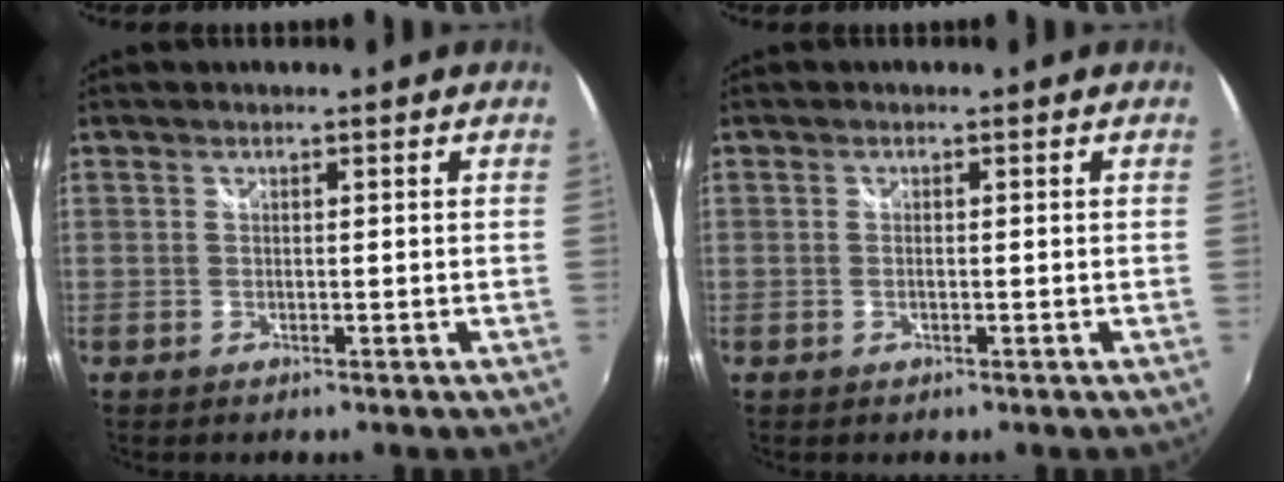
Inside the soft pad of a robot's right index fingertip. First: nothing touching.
{"total": 0.7, "force": [-0.2, 0.2, 0.6], "torque": [-0.014, -0.001, -0.005]}